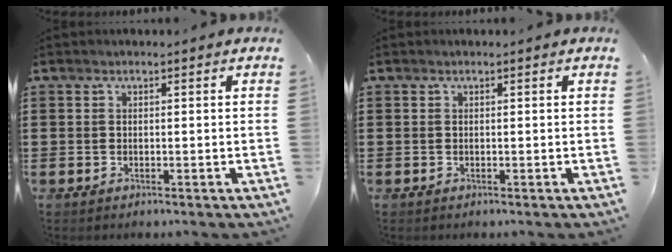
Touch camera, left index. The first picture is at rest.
{"total": 0.0}